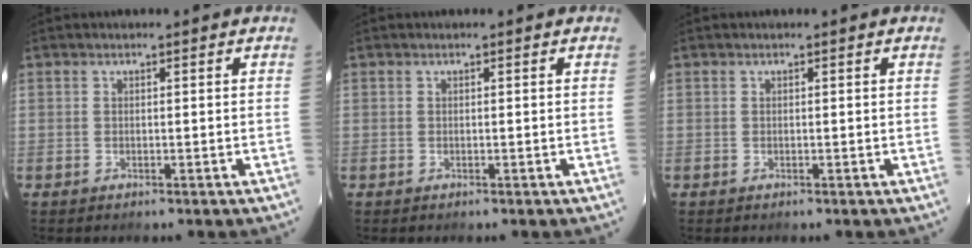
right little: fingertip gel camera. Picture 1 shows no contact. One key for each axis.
{"total": 0.0}
{"total": 0.0}